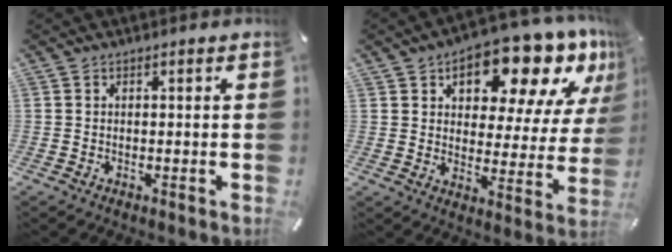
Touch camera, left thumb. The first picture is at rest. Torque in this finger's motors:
{"motor_torque": [2.50, 2.51, 1.49, -1.28, 0.27]}